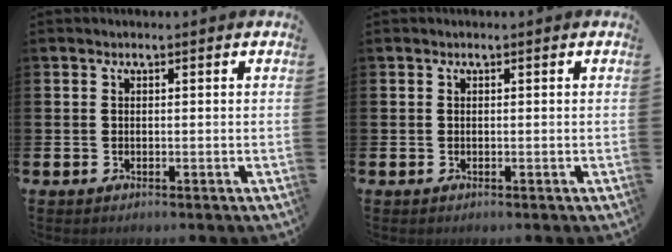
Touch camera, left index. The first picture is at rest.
{"total": 0.0}